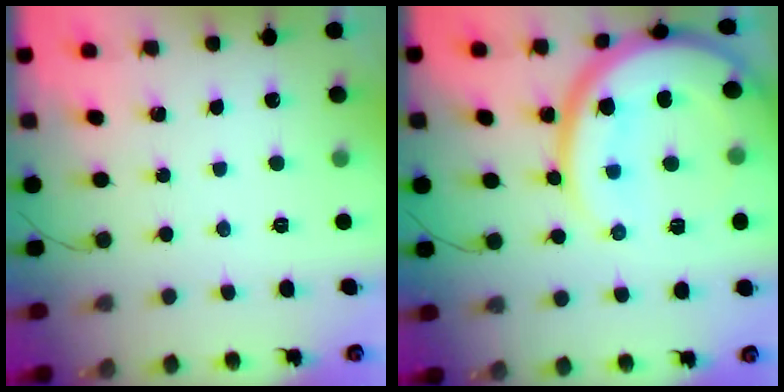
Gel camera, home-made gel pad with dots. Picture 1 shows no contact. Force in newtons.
{"total": 20.8, "press": 20.7, "slide": 2.0}